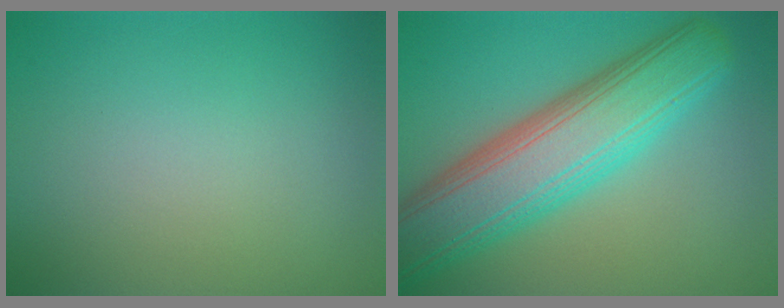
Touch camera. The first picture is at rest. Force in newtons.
{"total": 9.9, "press": 9.8, "slide": 0.6}